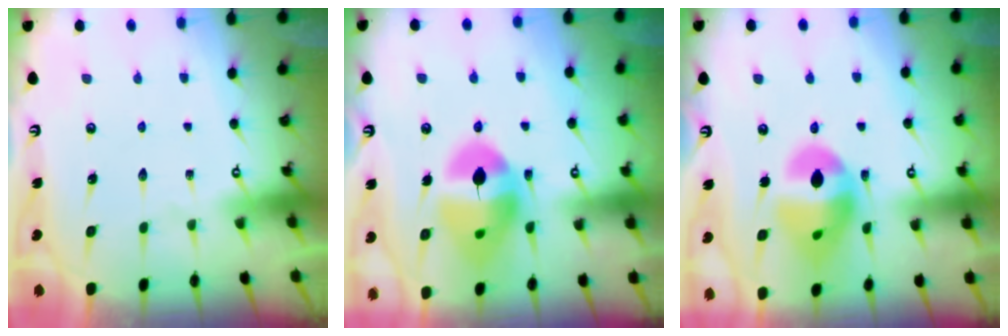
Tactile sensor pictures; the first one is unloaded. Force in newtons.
{"total": 15.8, "press": 15.7, "slide": 1.7}
{"total": 15.3, "press": 15.3, "slide": 1.3}